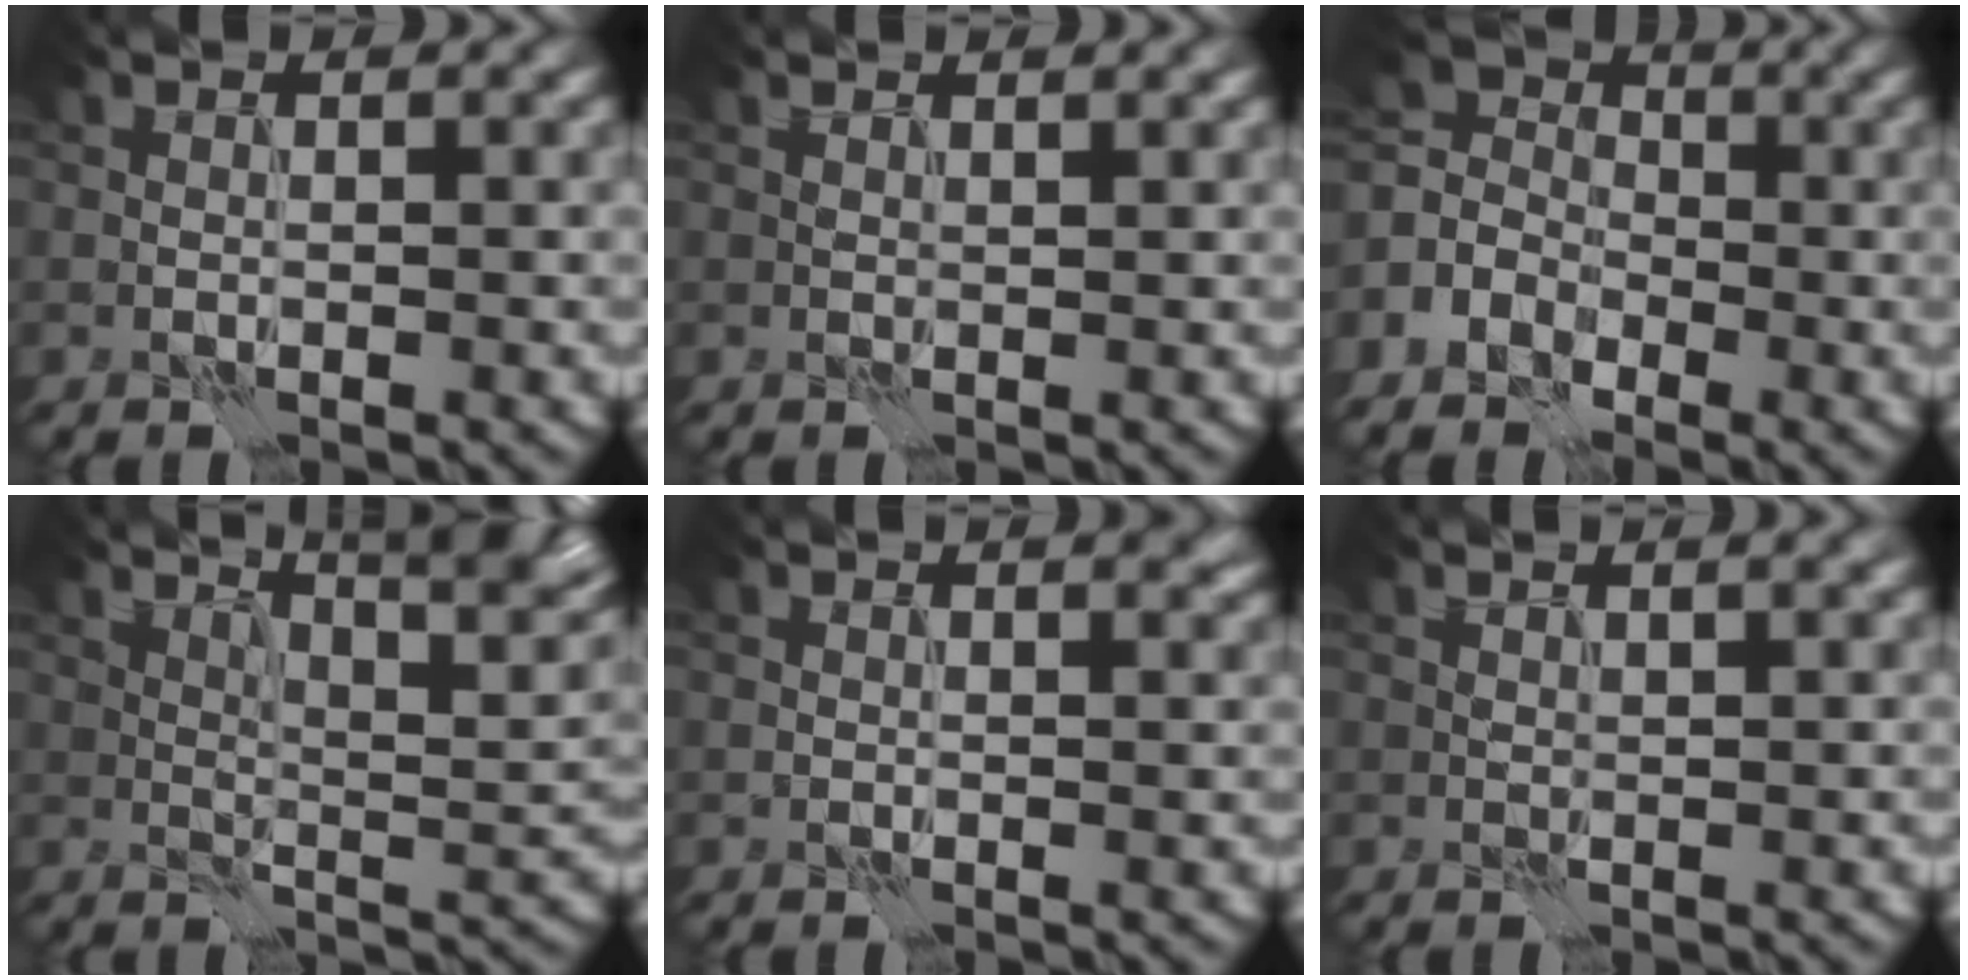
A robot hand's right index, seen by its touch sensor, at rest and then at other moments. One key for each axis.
{"total": 1.2, "fx": 0.9, "fy": 0.5, "fz": 0.7, "tx": -0.004, "ty": 0.002, "tz": 0.007}
{"total": 4.7, "fx": -2.9, "fy": 3.4, "fz": 1.5, "tx": -0.042, "ty": -0.001, "tz": -0.061}
{"total": 10.3, "fx": 6.5, "fy": 2.7, "fz": 7.4, "tx": -0.091, "ty": 0.017, "tz": 0.080}
{"total": 2.9, "fx": 1.9, "fy": 1.3, "fz": 1.8, "tx": -0.008, "ty": 0.012, "tz": 0.010}
{"total": 2.4, "fx": 1.5, "fy": 0.8, "fz": 1.7, "tx": -0.011, "ty": 0.006, "tz": 0.010}